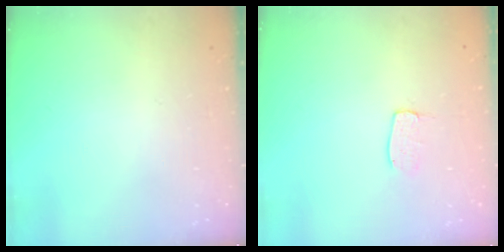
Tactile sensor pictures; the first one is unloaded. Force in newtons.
{"total": 4.5, "press": 4.5, "slide": 0.3}